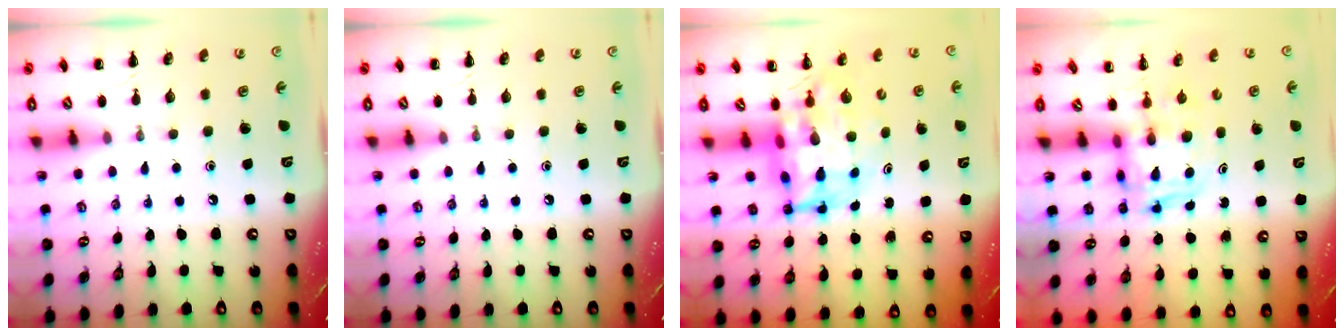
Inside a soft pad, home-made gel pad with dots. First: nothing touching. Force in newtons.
{"total": 0.0}
{"total": 8.4, "press": 7.9, "slide": 2.6}
{"total": 2.6, "press": 2.6, "slide": 0.2}